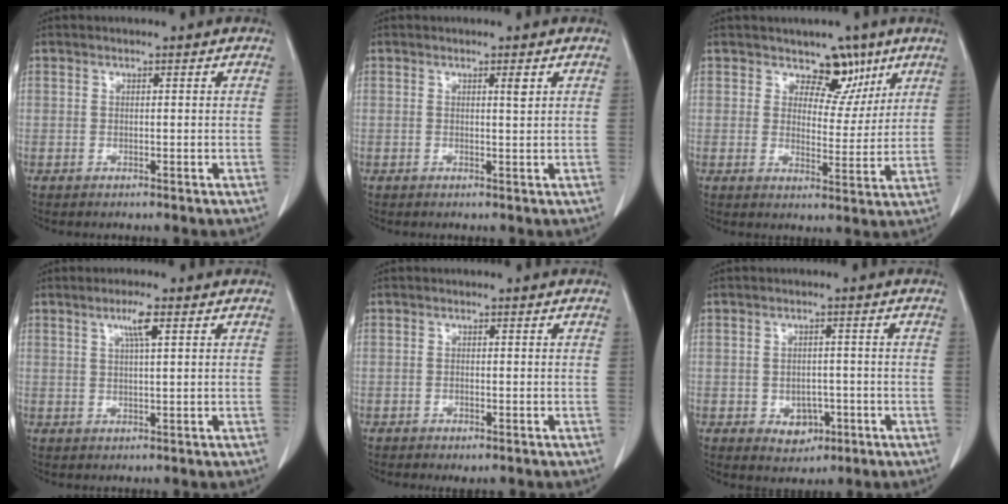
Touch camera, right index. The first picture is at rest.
{"total": 1.1, "force": [0.6, -0.1, 1.0], "torque": [-0.017, -0.003, 0.008]}
{"total": 5.9, "force": [4.0, 3.7, 2.2], "torque": [-0.010, -0.005, 0.059]}
{"total": 3.3, "force": [1.5, 0.0, 2.9], "torque": [-0.056, 0.001, 0.028]}
{"total": 1.4, "force": [-0.9, 0.5, 1.0], "torque": [-0.014, -0.002, -0.008]}
{"total": 4.1, "force": [-1.5, 3.1, 2.3], "torque": [-0.024, 0.004, -0.010]}